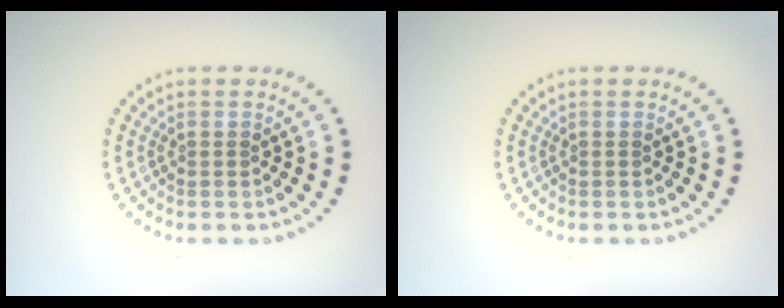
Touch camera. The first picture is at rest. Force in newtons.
{"total": 0.0}